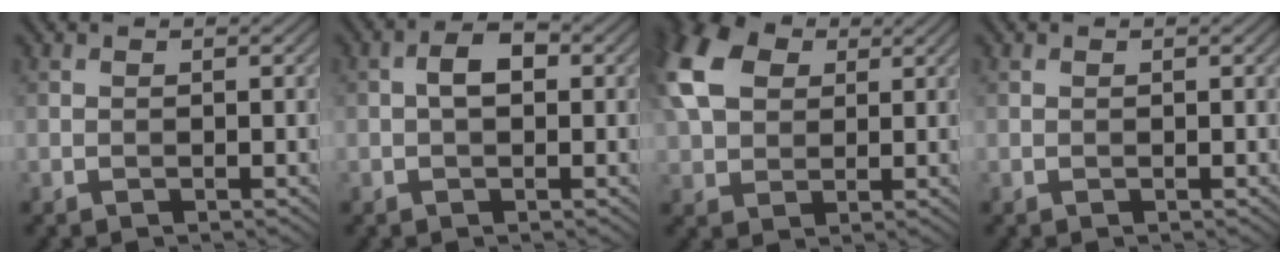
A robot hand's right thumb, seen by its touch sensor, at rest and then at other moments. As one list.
[{"total": 2.8, "force": [0.1, 1.6, 2.3], "torque": [-0.040, 0.007, -0.003]}, {"total": 11.0, "force": [3.4, 7.6, 7.2], "torque": [-0.202, 0.028, 0.061]}, {"total": 0.0}]